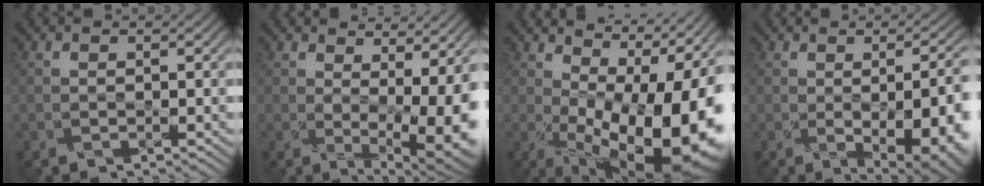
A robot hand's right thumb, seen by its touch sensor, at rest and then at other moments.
{"total": 9.6, "force": [-0.1, 4.5, 8.4], "torque": [-0.105, -0.017, 0.023]}
{"total": 15.2, "force": [-0.4, 8.8, 12.3], "torque": [-0.145, -0.033, 0.028]}
{"total": 14.1, "force": [-3.5, 7.1, 11.7], "torque": [-0.097, -0.011, -0.013]}